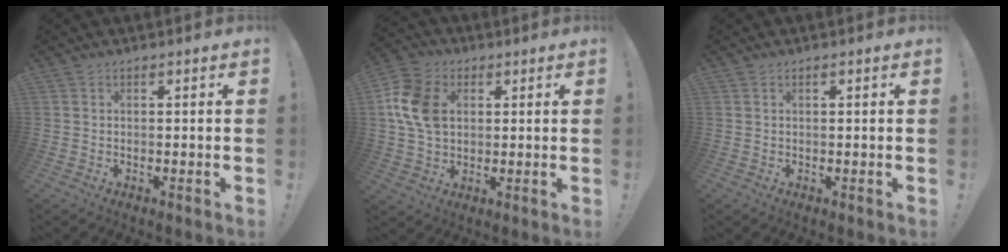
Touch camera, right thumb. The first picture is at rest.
{"total": 13.7, "force": [3.1, 10.1, 8.8], "torque": [-0.165, 0.002, 0.060]}
{"total": 0.5, "force": [0.2, 0.0, 0.5], "torque": [-0.009, 0.002, 0.003]}